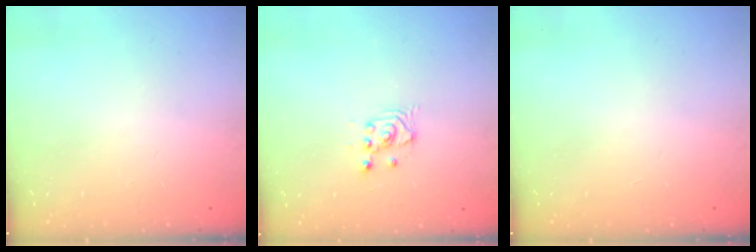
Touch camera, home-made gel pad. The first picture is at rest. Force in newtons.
{"total": 2.7, "press": 2.7, "slide": 0.2}
{"total": 0.0}